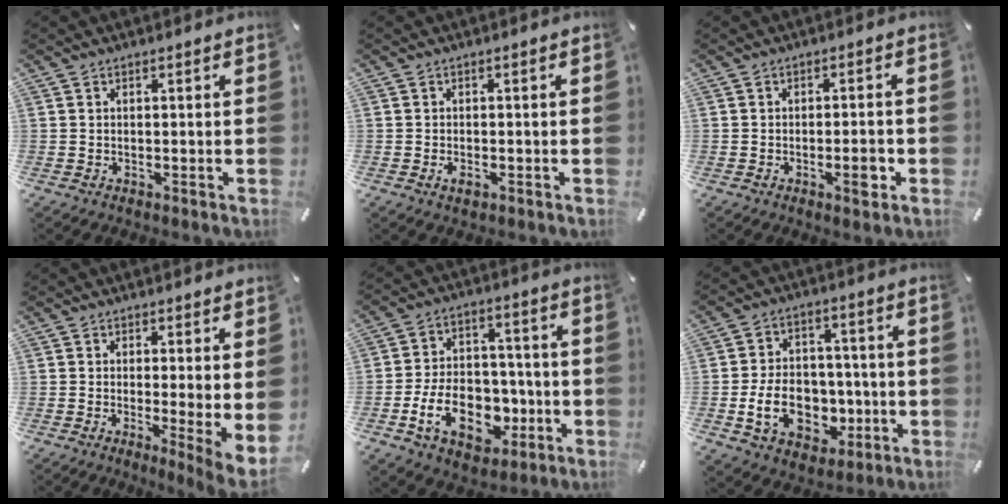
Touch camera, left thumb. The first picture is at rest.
{"total": 2.1, "force": [-0.8, 1.1, 1.6], "torque": [-0.036, 0.000, -0.016]}
{"total": 4.8, "force": [-1.5, 1.7, 4.2], "torque": [-0.056, 0.008, -0.025]}
{"total": 4.3, "force": [0.6, 0.3, 4.3], "torque": [-0.059, -0.032, 0.013]}
{"total": 16.1, "force": [-5.7, 11.0, 10.2], "torque": [-0.184, 0.029, -0.090]}
{"total": 13.7, "force": [-3.1, 10.4, 8.3], "torque": [-0.157, 0.018, -0.044]}